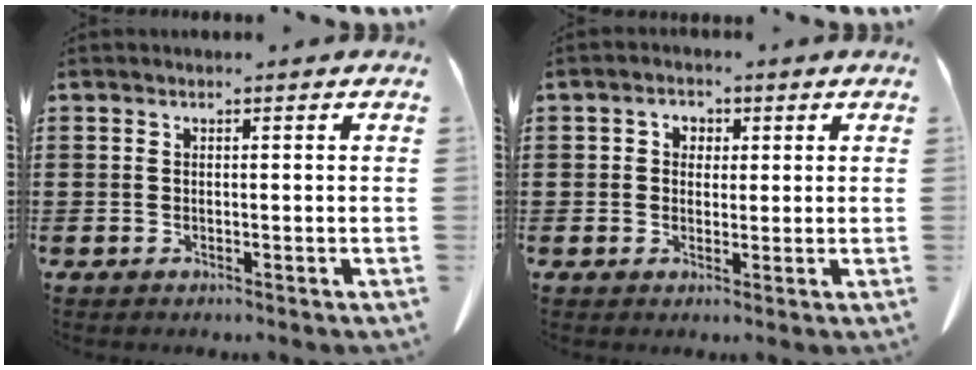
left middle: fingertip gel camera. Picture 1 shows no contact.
{"total": 2.1, "force": [0.5, 1.9, 0.8], "torque": [-0.023, 0.010, 0.006]}